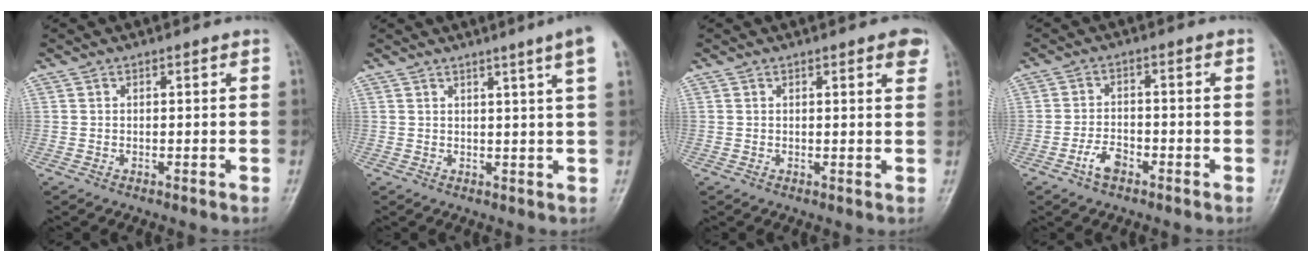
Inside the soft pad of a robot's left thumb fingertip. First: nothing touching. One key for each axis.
{"total": 6.1, "fx": 3.5, "fy": -0.8, "fz": 5.0, "tx": -0.069, "ty": -0.010, "tz": 0.040}
{"total": 3.0, "fx": 1.7, "fy": 0.9, "fz": 2.3, "tx": -0.015, "ty": -0.004, "tz": 0.017}
{"total": 3.9, "fx": -2.4, "fy": 2.1, "fz": 2.2, "tx": -0.035, "ty": 0.020, "tz": -0.046}